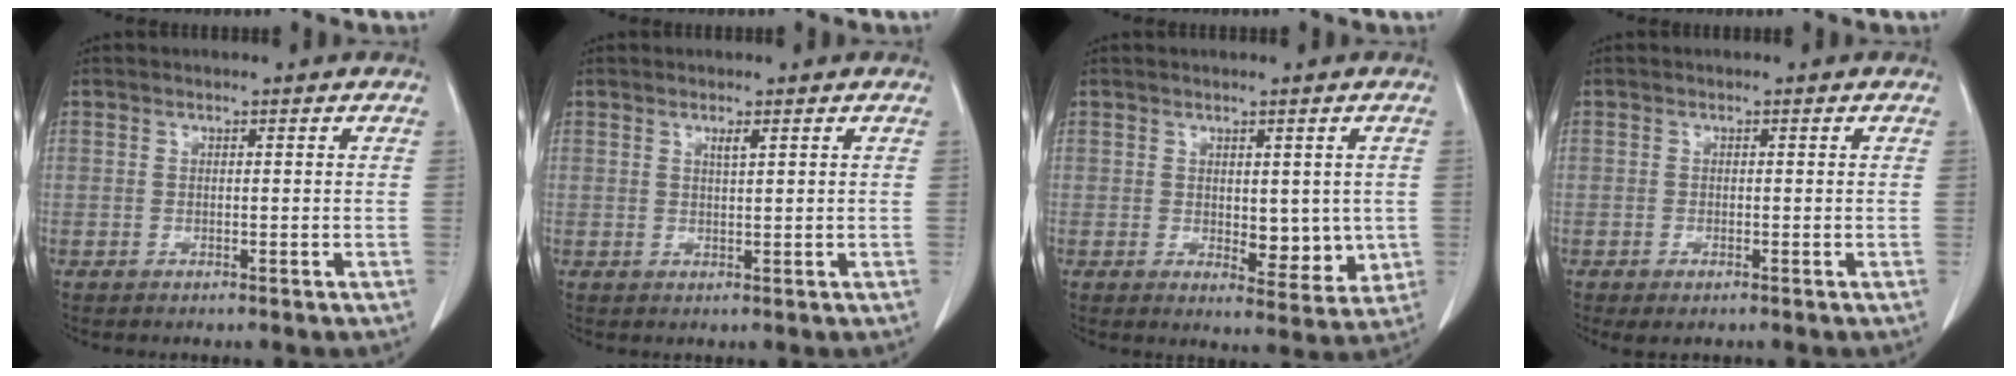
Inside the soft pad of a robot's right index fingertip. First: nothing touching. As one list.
[{"total": 1.1, "force": [0.7, 0.0, 0.9], "torque": [-0.018, -0.003, 0.012]}, {"total": 6.0, "force": [-0.1, 3.1, 5.2], "torque": [-0.052, -0.013, 0.008]}, {"total": 1.6, "force": [-1.0, 0.5, 1.1], "torque": [-0.022, -0.005, -0.012]}]